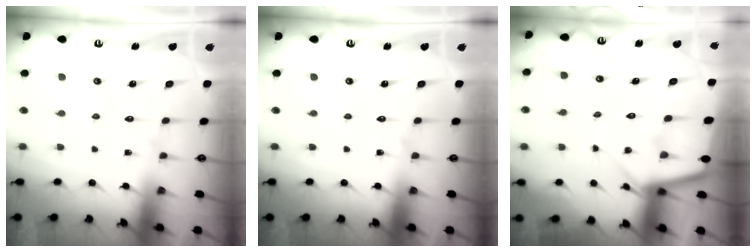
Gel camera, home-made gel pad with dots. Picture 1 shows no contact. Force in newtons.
{"total": 0.0}
{"total": 4.9, "press": 4.9, "slide": 0.5}